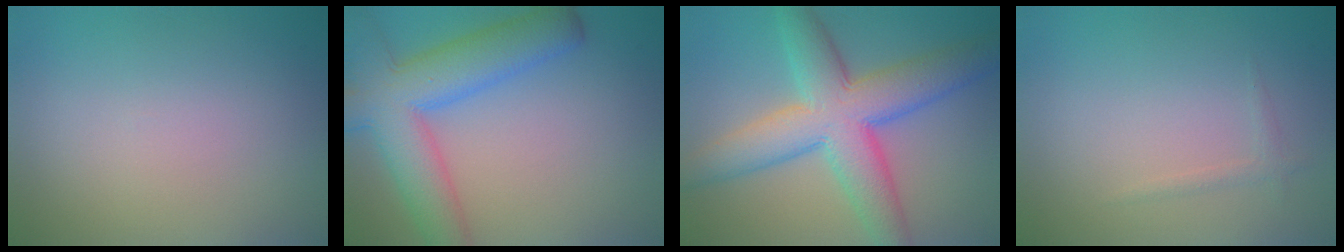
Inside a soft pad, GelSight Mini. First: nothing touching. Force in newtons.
{"total": 9.6, "press": 9.6, "slide": 0.4}
{"total": 9.5, "press": 9.5, "slide": 0.2}
{"total": 0.7, "press": 0.7, "slide": 0.1}